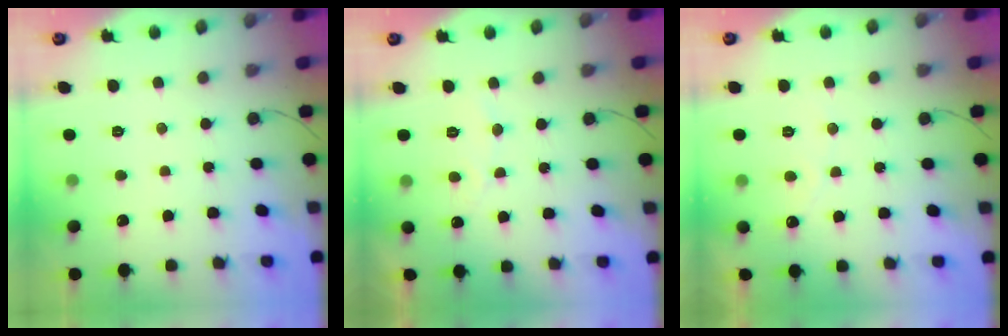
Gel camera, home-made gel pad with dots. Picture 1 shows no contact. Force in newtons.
{"total": 5.0, "press": 4.9, "slide": 0.4}
{"total": 2.7, "press": 2.7, "slide": 0.0}